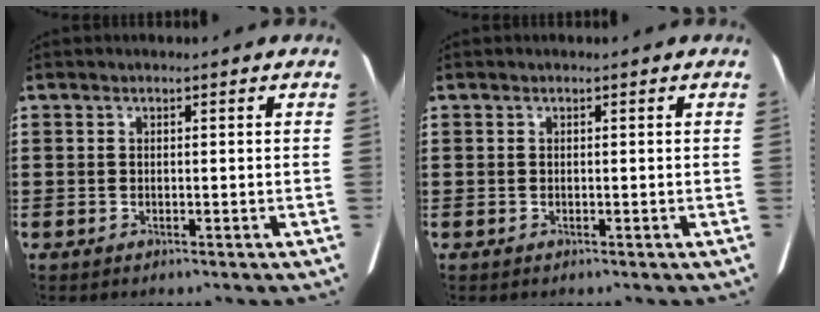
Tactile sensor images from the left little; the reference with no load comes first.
{"total": 0.0}